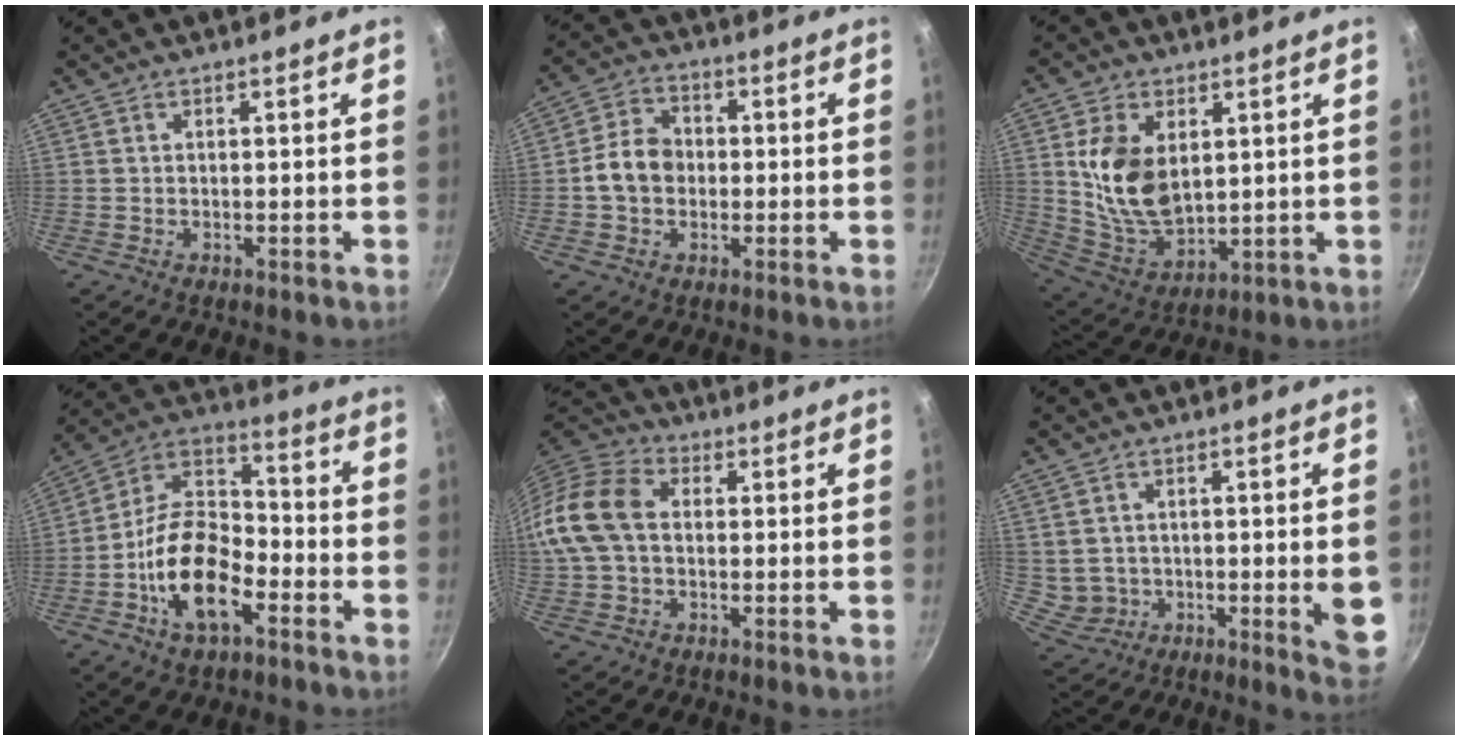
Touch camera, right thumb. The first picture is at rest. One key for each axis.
{"total": 8.0, "fx": -0.7, "fy": 6.5, "fz": 4.6, "tx": -0.056, "ty": 0.023, "tz": -0.024}
{"total": 13.9, "fx": 2.8, "fy": 9.0, "fz": 10.2, "tx": -0.173, "ty": -0.028, "tz": 0.069}
{"total": 16.4, "fx": -6.4, "fy": 8.8, "fz": 12.2, "tx": -0.199, "ty": 0.051, "tz": -0.135}
{"total": 12.8, "fx": 0.6, "fy": 9.2, "fz": 8.9, "tx": -0.157, "ty": 0.027, "tz": -0.005}
{"total": 8.8, "fx": -0.1, "fy": 5.2, "fz": 7.1, "tx": -0.073, "ty": 0.000, "tz": 0.013}